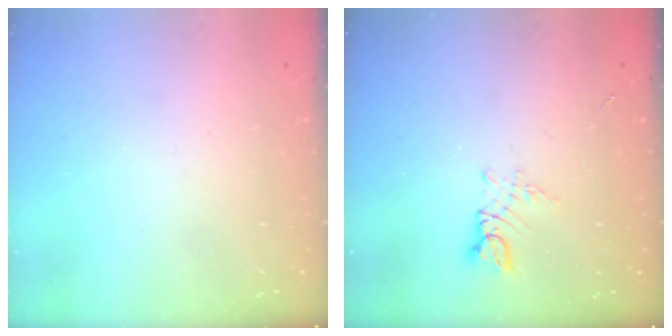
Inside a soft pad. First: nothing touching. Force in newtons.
{"total": 2.8, "press": 2.8, "slide": 0.3}